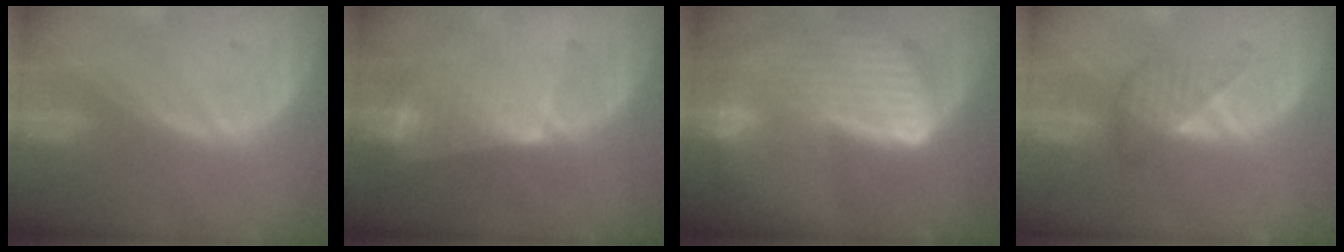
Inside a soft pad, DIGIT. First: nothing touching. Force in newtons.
{"total": 6.4, "press": 5.6, "slide": 3.1}
{"total": 9.1, "press": 7.9, "slide": 4.5}
{"total": 3.5, "press": 3.2, "slide": 1.4}